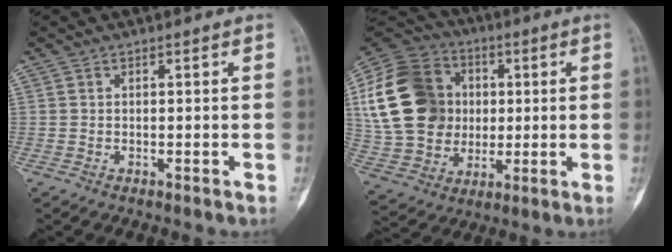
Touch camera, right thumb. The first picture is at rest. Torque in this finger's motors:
{"motor_torque": [1.05, 2.01, 1.31, -0.36, 0.51]}